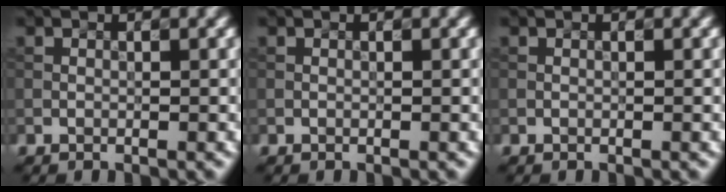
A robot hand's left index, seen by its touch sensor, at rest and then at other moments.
{"total": 0.0}
{"total": 0.0}